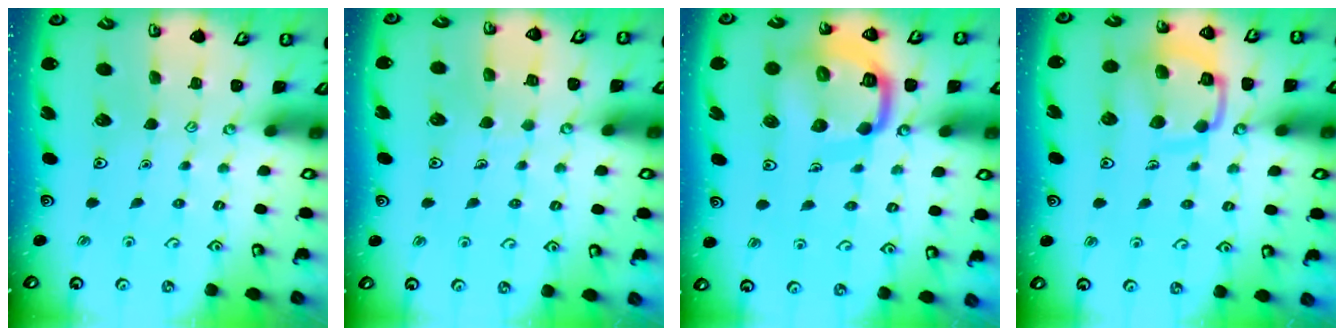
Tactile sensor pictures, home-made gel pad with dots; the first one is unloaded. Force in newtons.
{"total": 6.1, "press": 6.1, "slide": 0.4}
{"total": 16.6, "press": 16.5, "slide": 1.6}
{"total": 13.0, "press": 12.9, "slide": 1.3}